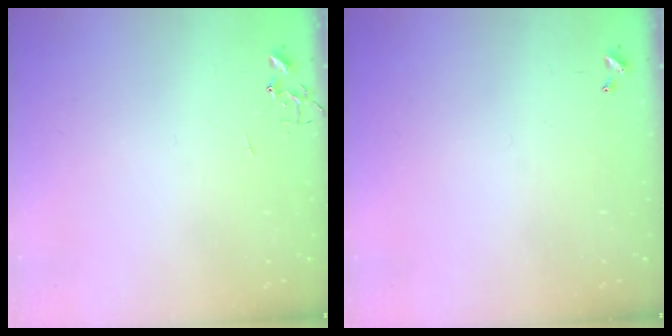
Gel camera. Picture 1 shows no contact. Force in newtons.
{"total": 0.0}